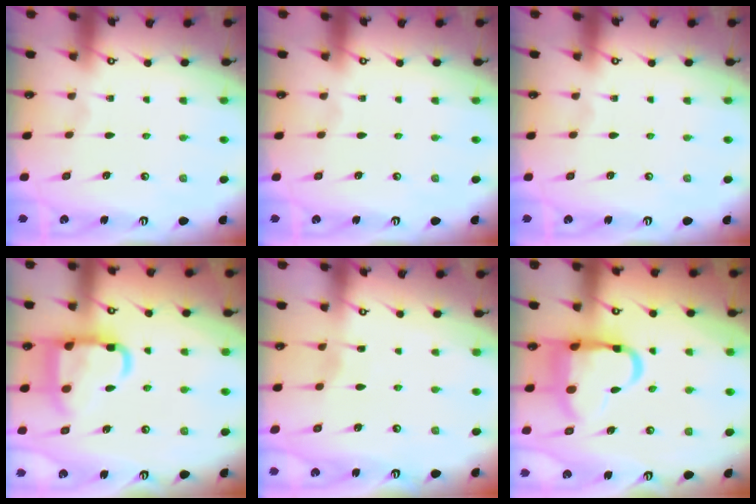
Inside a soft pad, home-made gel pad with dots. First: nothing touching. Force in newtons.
{"total": 0.0}
{"total": 0.0}
{"total": 15.2, "press": 15.1, "slide": 1.6}
{"total": 4.2, "press": 4.1, "slide": 0.4}
{"total": 14.1, "press": 14.0, "slide": 1.7}